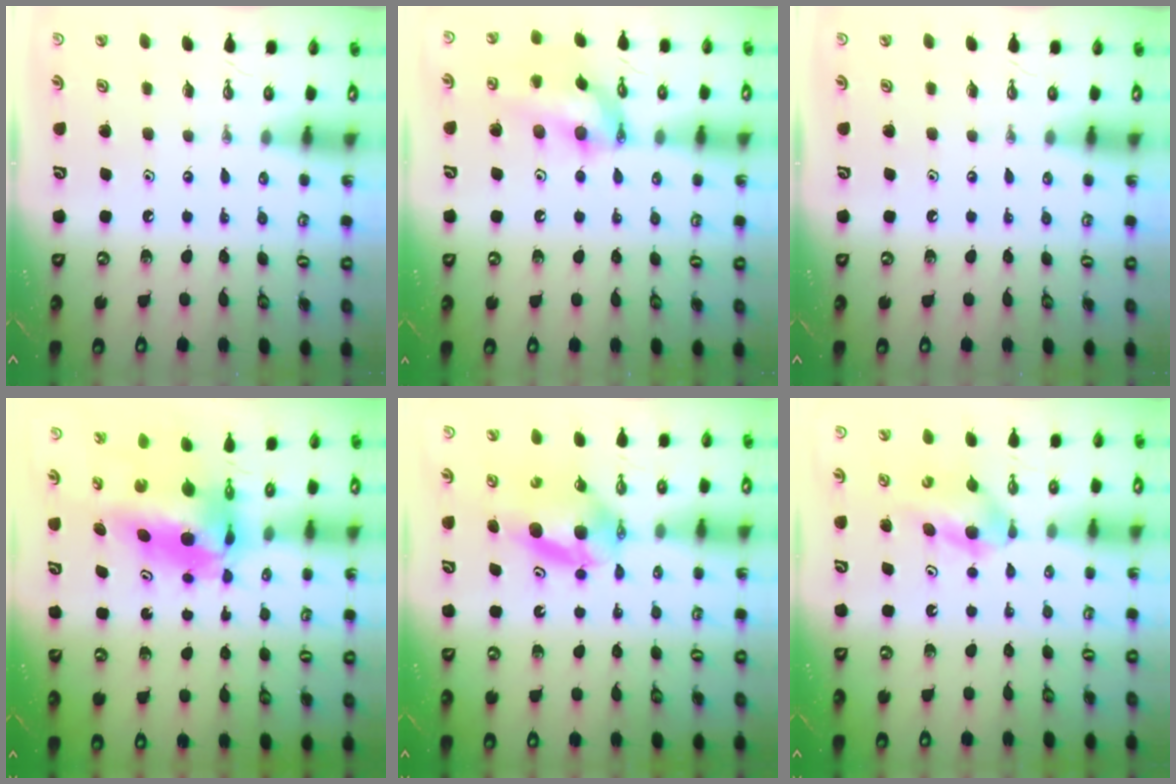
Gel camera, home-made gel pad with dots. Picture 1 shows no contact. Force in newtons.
{"total": 14.3, "press": 14.2, "slide": 1.8}
{"total": 0.0}
{"total": 7.6, "press": 7.5, "slide": 1.0}
{"total": 6.8, "press": 6.4, "slide": 2.3}
{"total": 4.4, "press": 4.3, "slide": 0.9}